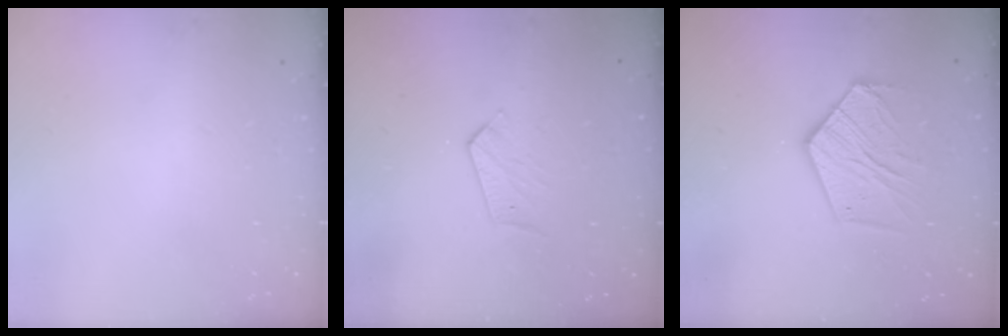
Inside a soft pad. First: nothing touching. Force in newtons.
{"total": 3.8, "press": 3.8, "slide": 0.3}
{"total": 13.4, "press": 13.4, "slide": 1.2}